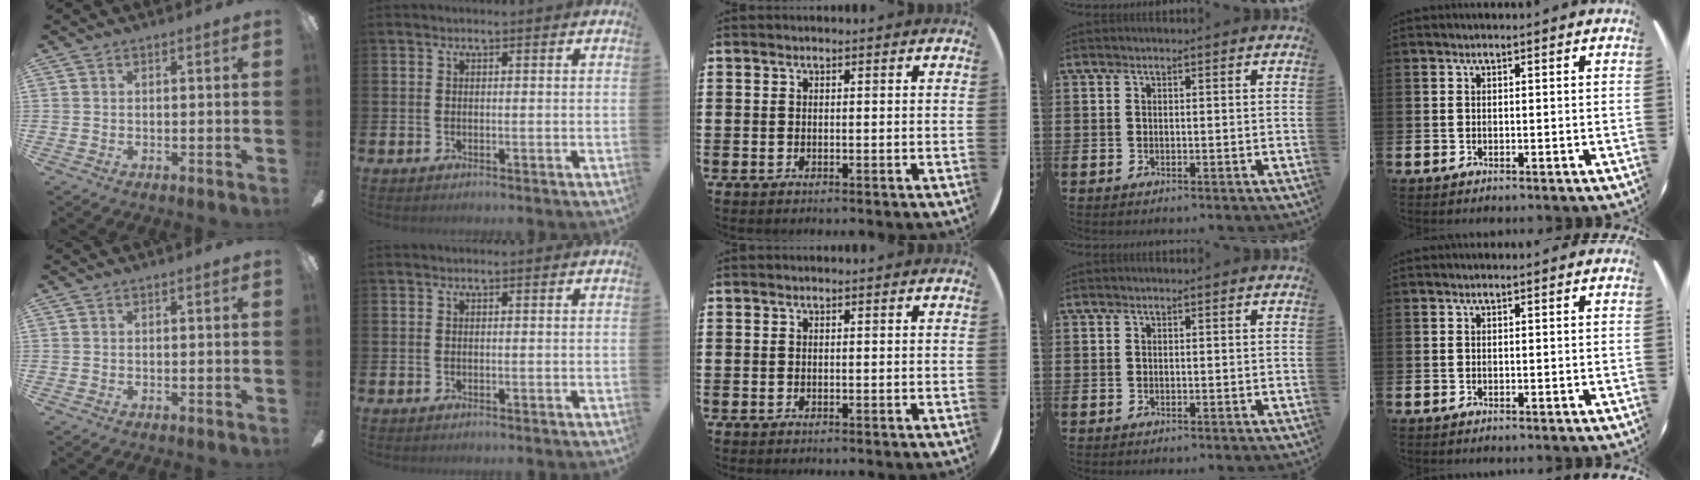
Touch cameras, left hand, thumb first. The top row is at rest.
{}